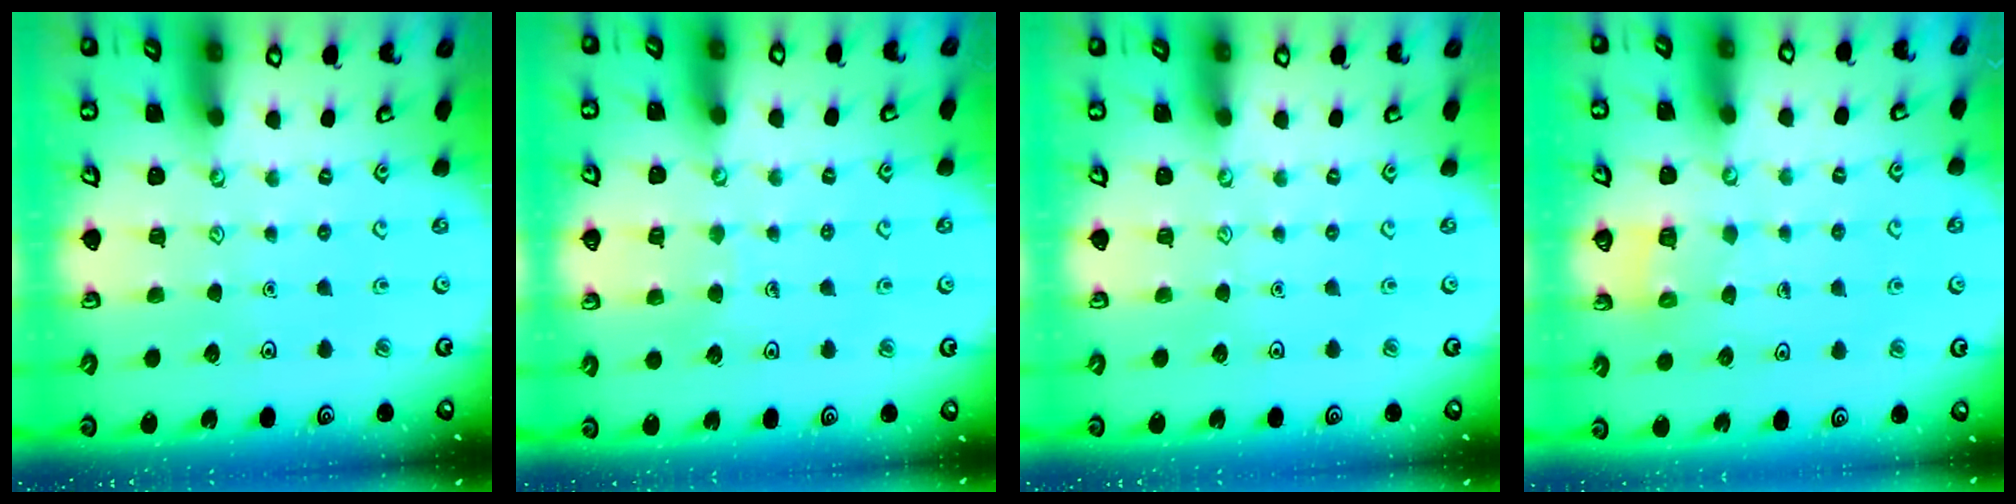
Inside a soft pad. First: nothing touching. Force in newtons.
{"total": 4.3, "press": 4.2, "slide": 0.4}
{"total": 0.0}
{"total": 3.9, "press": 3.9, "slide": 0.4}